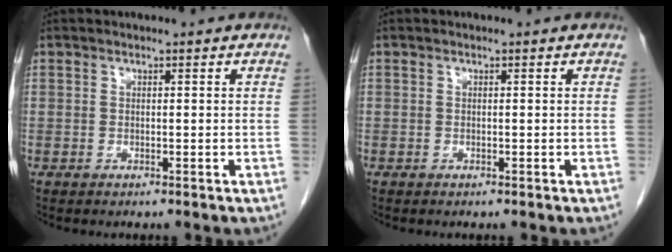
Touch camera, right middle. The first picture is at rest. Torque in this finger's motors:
{"motor_torque": [-0.32, 0.04, -0.35, -0.18]}